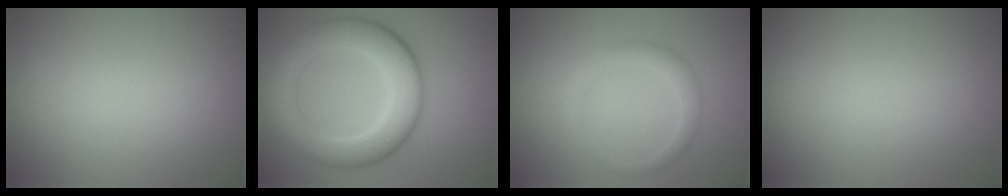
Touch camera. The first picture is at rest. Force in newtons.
{"total": 7.3, "press": 7.3, "slide": 0.2}
{"total": 2.0, "press": 2.0, "slide": 0.1}
{"total": 0.0}